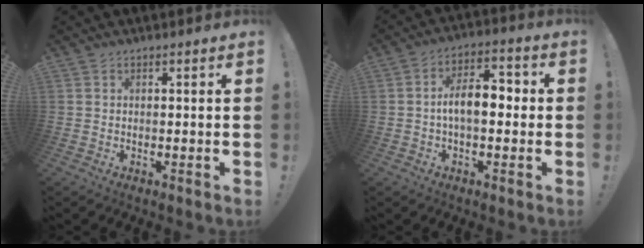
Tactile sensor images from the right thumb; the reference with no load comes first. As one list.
[{"total": 10.2, "force": [-0.6, 5.3, 8.7], "torque": [-0.124, 0.018, -0.011]}]